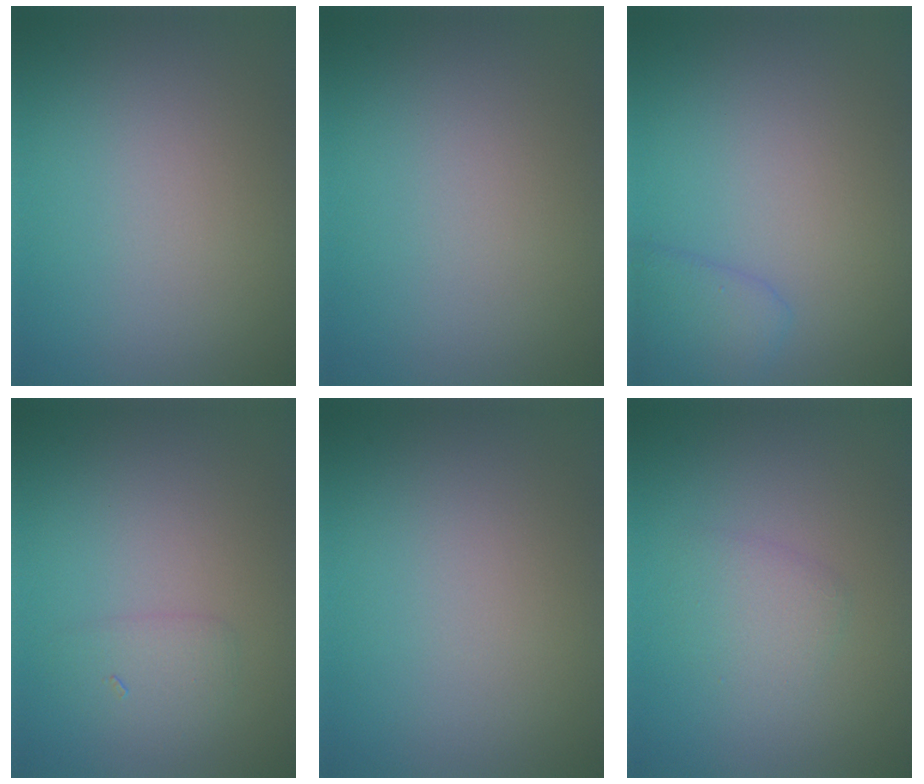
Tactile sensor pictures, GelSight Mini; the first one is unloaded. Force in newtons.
{"total": 0.0}
{"total": 2.3, "press": 2.2, "slide": 0.2}
{"total": 1.5, "press": 1.5, "slide": 0.1}
{"total": 0.0}
{"total": 1.8, "press": 1.8, "slide": 0.1}